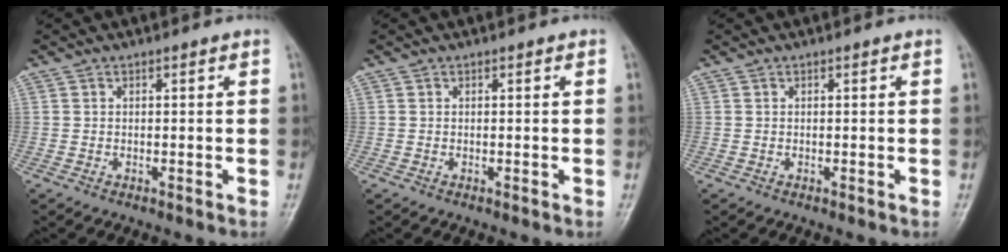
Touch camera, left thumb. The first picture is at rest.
{"total": 0.0}
{"total": 0.0}